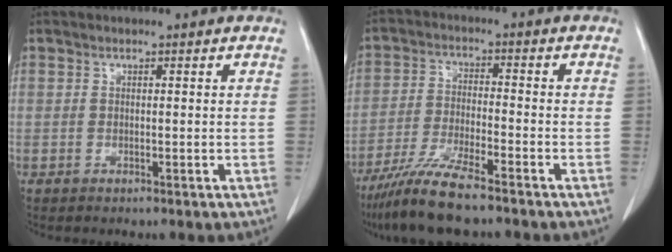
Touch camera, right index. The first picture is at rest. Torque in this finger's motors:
{"motor_torque": [0.88, -0.88, 0.35, 0.12]}